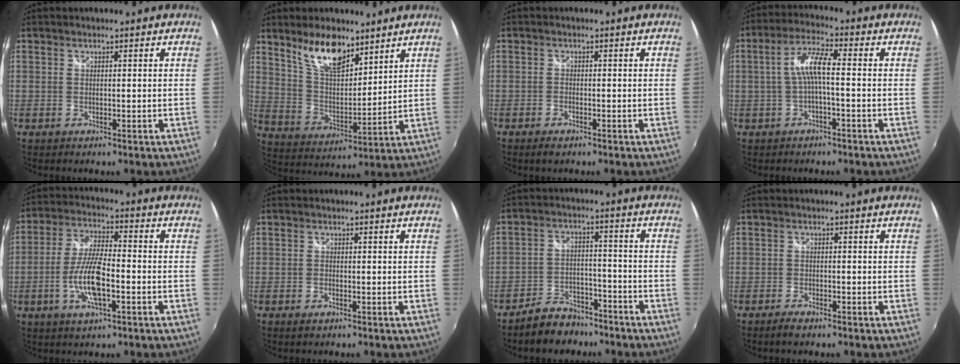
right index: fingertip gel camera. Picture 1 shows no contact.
{"total": 11.5, "force": [8.1, 4.5, 6.9], "torque": [-0.121, 0.001, 0.156]}
{"total": 1.9, "force": [-1.4, 0.8, 1.0], "torque": [-0.027, -0.003, -0.029]}
{"total": 6.0, "force": [-0.9, 1.0, 5.8], "torque": [-0.125, 0.014, -0.018]}
{"total": 10.1, "force": [-3.3, 2.6, 9.2], "torque": [-0.187, 0.001, -0.063]}
{"total": 1.2, "force": [-0.8, 0.6, 0.6], "torque": [-0.013, -0.004, -0.017]}
{"total": 8.5, "force": [-6.9, 4.4, 2.4], "torque": [-0.064, 0.015, -0.102]}
{"total": 2.8, "force": [-2.2, 0.8, 1.5], "torque": [-0.041, -0.006, -0.044]}